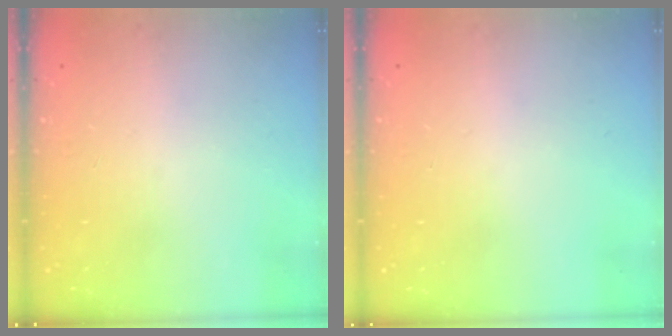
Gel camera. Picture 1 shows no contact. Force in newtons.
{"total": 0.0}